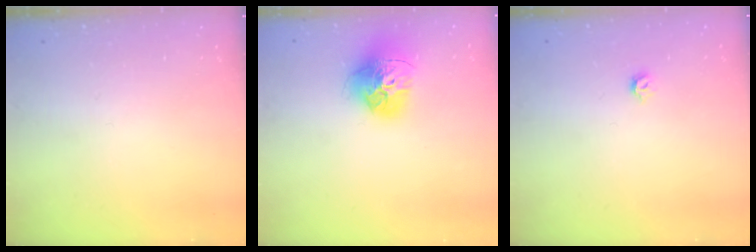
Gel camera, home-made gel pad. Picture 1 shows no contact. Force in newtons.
{"total": 16.9, "press": 16.8, "slide": 1.7}
{"total": 3.1, "press": 3.0, "slide": 0.8}